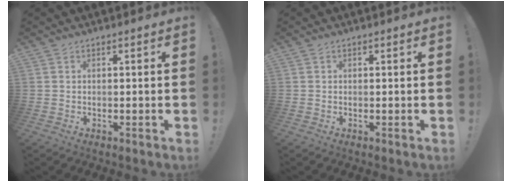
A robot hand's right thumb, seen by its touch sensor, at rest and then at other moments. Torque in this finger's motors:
{"motor_torque": [-0.07, 0.04, -0.07, 0.20, -0.03]}